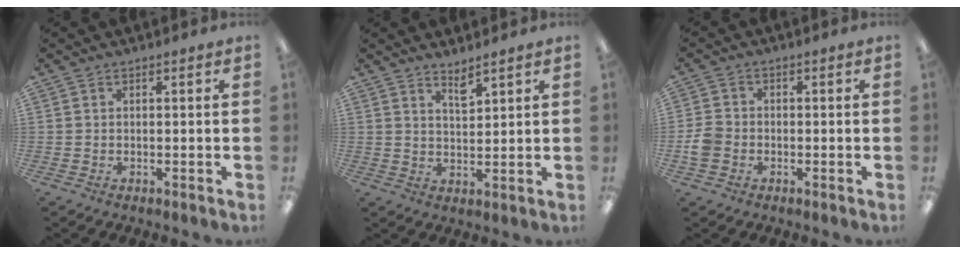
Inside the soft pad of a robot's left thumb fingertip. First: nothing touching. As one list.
[{"total": 3.8, "force": [3.5, 0.6, 1.5], "torque": [-0.020, -0.021, 0.059]}, {"total": 4.5, "force": [-1.4, 3.7, 2.1], "torque": [-0.039, 0.011, -0.024]}]